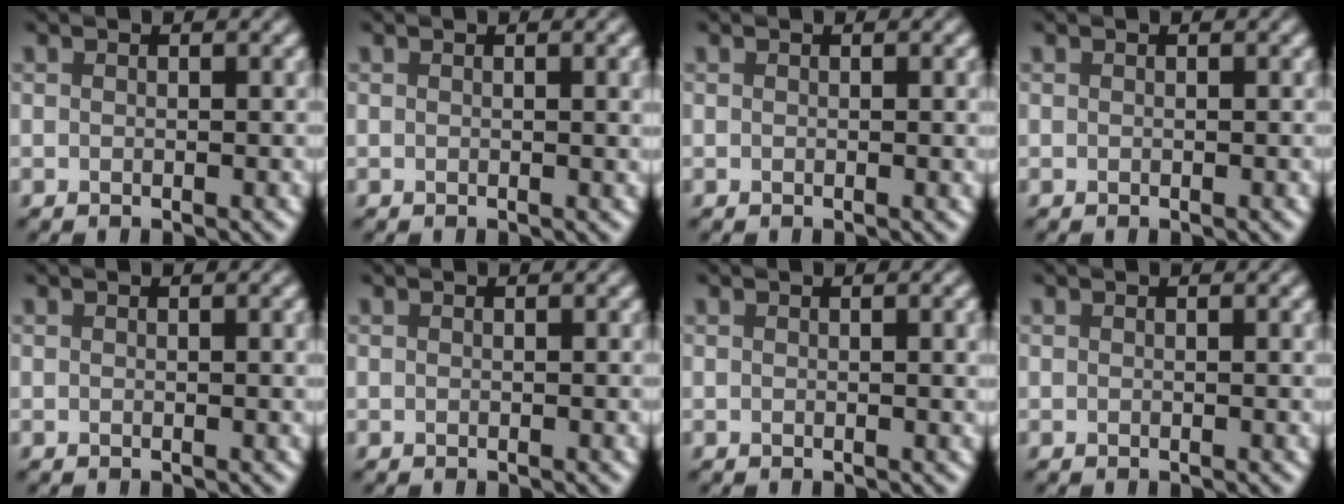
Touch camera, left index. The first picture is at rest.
{"total": 1.7, "force": [0.4, 0.5, 1.6], "torque": [-0.016, 0.003, 0.004]}
{"total": 0.7, "force": [0.1, 0.1, 0.7], "torque": [-0.007, 0.001, 0.000]}
{"total": 0.0}
{"total": 0.7, "force": [0.2, 0.1, 0.7], "torque": [-0.007, 0.002, 0.001]}
{"total": 0.0}
{"total": 1.4, "force": [0.3, 0.4, 1.4], "torque": [-0.014, 0.002, 0.002]}
{"total": 0.0}